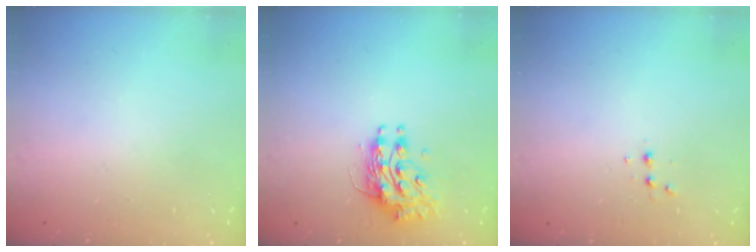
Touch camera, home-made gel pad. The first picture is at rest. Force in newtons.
{"total": 10.4, "press": 10.4, "slide": 0.6}
{"total": 2.8, "press": 2.7, "slide": 0.6}